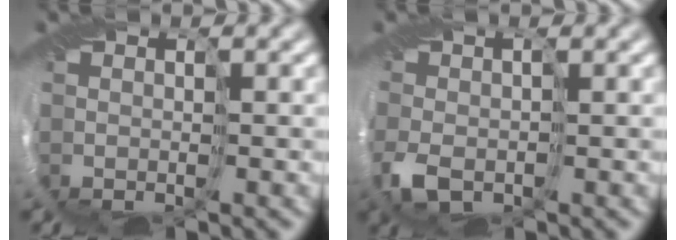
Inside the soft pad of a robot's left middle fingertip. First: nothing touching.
{"total": 3.0, "force": [-1.0, 1.8, 2.2], "torque": [-0.056, 0.002, -0.021]}